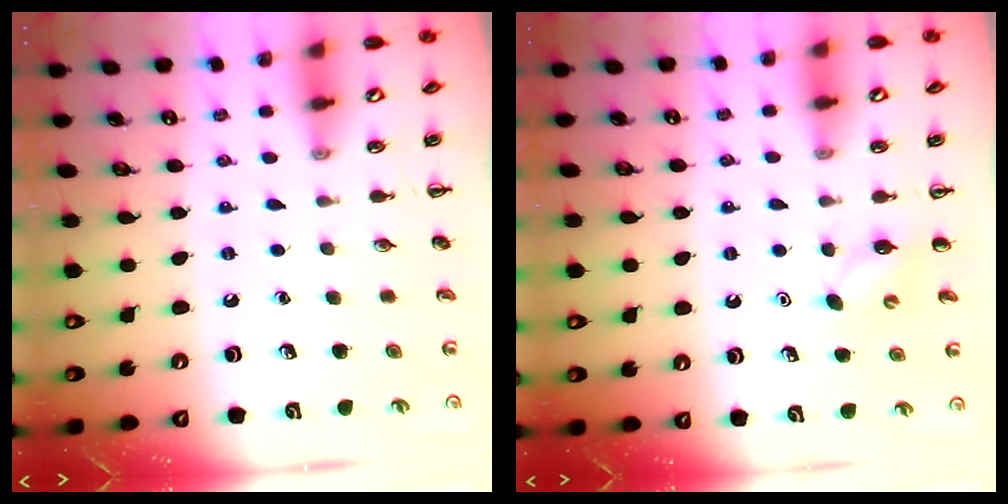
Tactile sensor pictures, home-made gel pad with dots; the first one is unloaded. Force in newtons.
{"total": 4.0, "press": 3.9, "slide": 0.9}